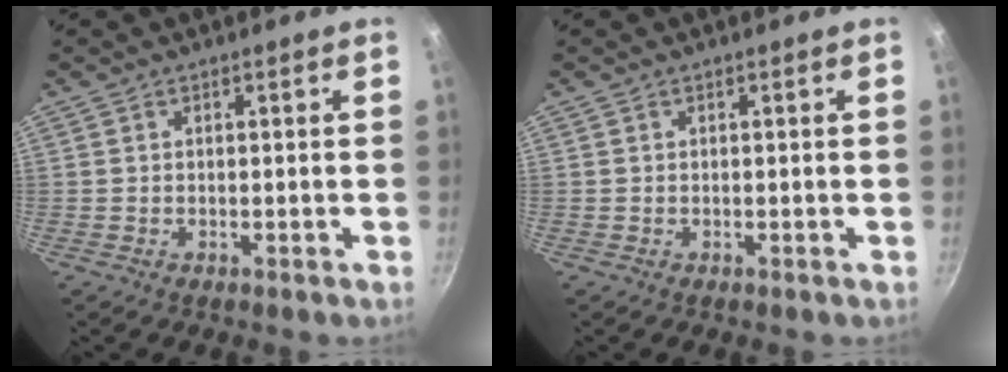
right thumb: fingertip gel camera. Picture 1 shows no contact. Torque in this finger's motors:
{"motor_torque": [-0.04, 0.04, -0.10, -0.12, 0.00]}